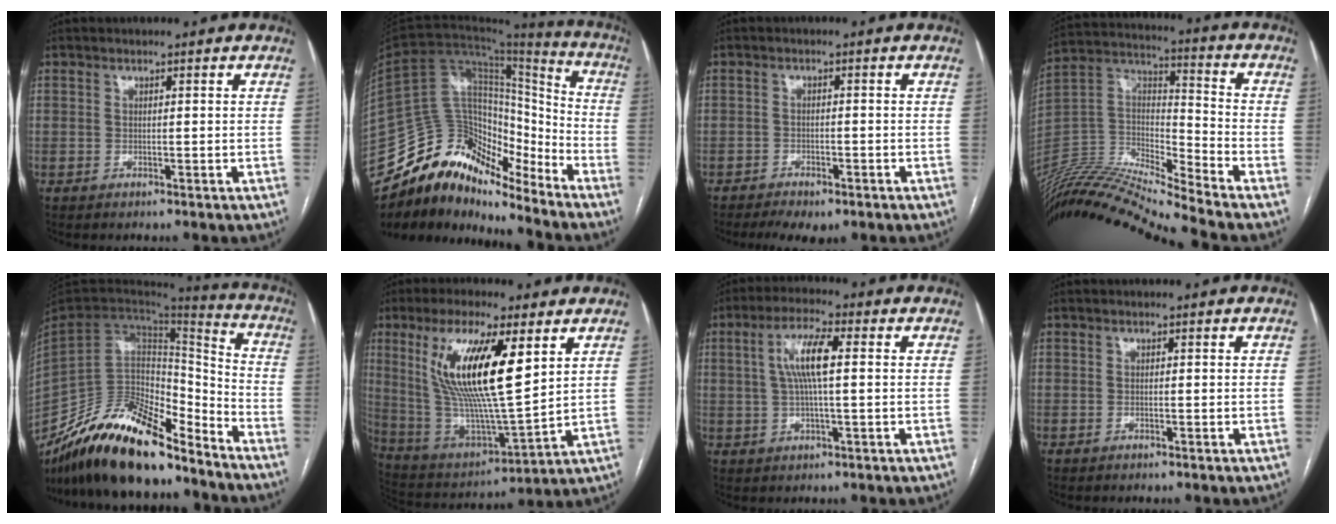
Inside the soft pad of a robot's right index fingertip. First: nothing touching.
{"total": 20.4, "force": [-17.2, 7.6, 7.8], "torque": [-0.136, 0.053, -0.298]}
{"total": 6.3, "force": [-4.6, 2.9, 3.3], "torque": [-0.052, -0.001, -0.063]}
{"total": 20.7, "force": [-19.4, -0.8, 7.1], "torque": [-0.152, 0.021, -0.357]}
{"total": 25.0, "force": [-19.8, 7.4, 13.4], "torque": [-0.250, -0.004, -0.350]}
{"total": 19.4, "force": [6.7, 3.7, 17.8], "torque": [-0.360, 0.000, 0.127]}
{"total": 7.3, "force": [1.1, 1.3, 7.1], "torque": [-0.141, 0.014, 0.021]}
{"total": 0.0}